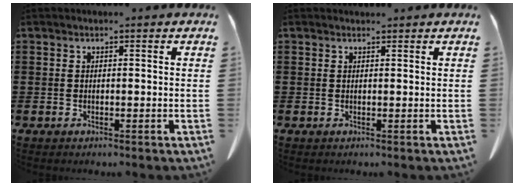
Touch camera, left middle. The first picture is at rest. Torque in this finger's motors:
{"motor_torque": [-0.13, 0.09, -0.15, -0.02]}